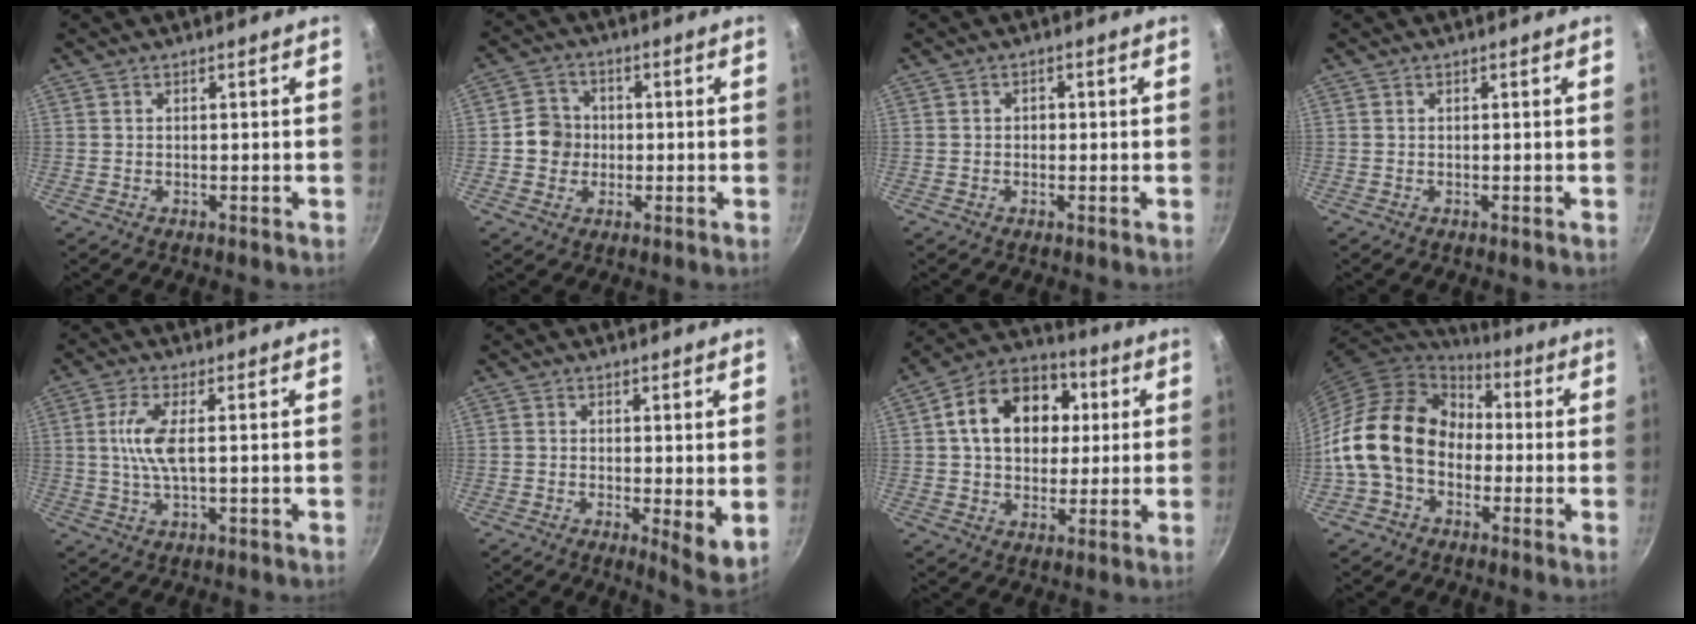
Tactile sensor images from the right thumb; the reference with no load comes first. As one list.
[{"total": 6.0, "force": [-0.4, 5.7, 2.0], "torque": [-0.002, 0.012, -0.018]}, {"total": 1.5, "force": [-0.1, 1.3, 0.7], "torque": [-0.006, 0.003, -0.003]}, {"total": 0.0}, {"total": 6.7, "force": [0.7, 2.1, 6.3], "torque": [-0.142, 0.001, 0.014]}, {"total": 6.0, "force": [0.0, 2.0, 5.7], "torque": [-0.078, -0.023, 0.000]}, {"total": 17.0, "force": [3.5, 12.7, 10.8], "torque": [-0.147, 0.022, 0.043]}, {"total": 18.2, "force": [-1.7, 14.0, 11.5], "torque": [-0.177, 0.050, -0.043]}]